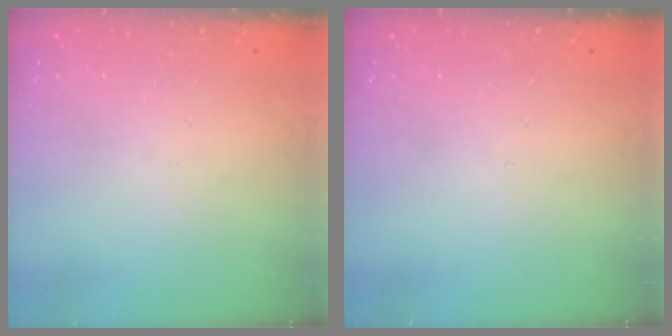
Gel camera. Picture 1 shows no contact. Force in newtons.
{"total": 0.0}